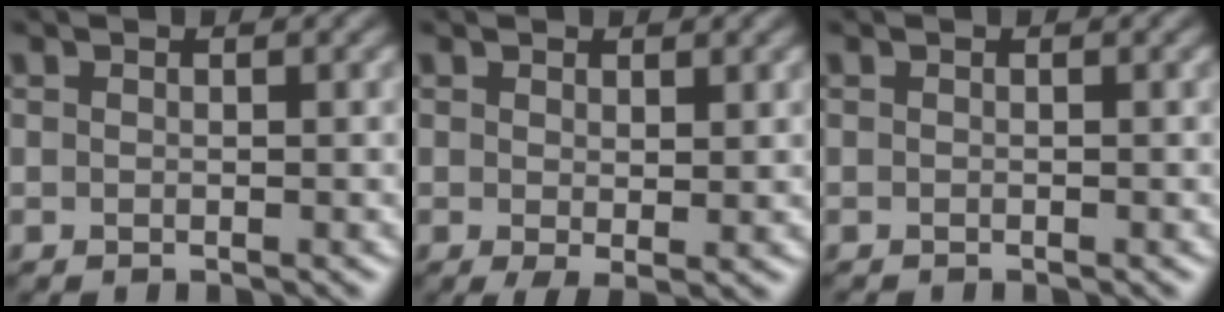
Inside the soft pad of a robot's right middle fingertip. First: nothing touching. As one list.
[{"total": 1.4, "force": [0.2, 0.4, 1.3], "torque": [-0.022, -0.005, 0.007]}, {"total": 1.0, "force": [-1.0, 0.1, 0.3], "torque": [0.008, -0.003, -0.015]}]